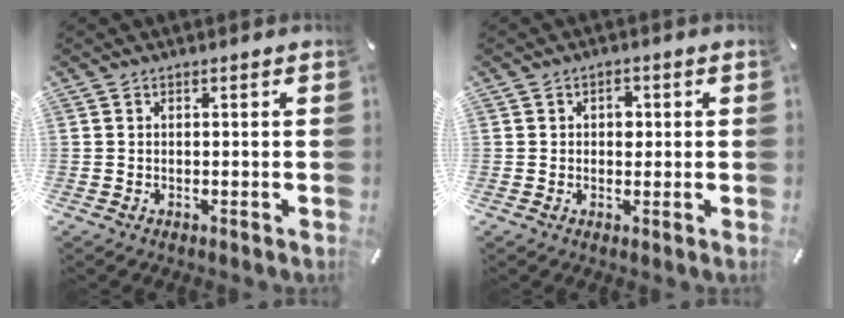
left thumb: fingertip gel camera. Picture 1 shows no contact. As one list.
[{"total": 2.7, "force": [0.2, 2.0, 1.8], "torque": [-0.013, -0.001, -0.004]}]